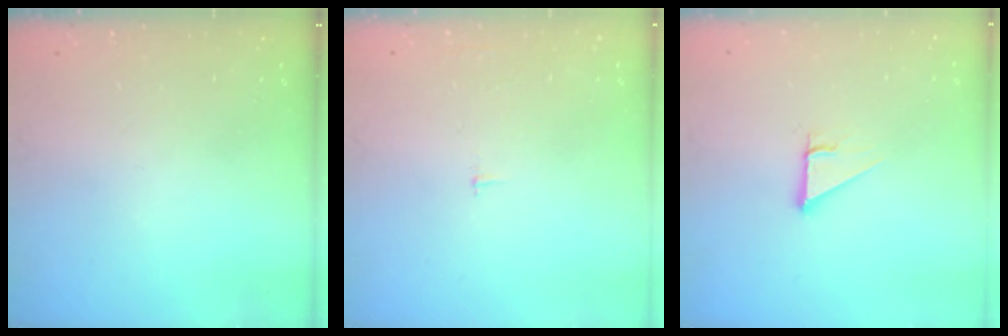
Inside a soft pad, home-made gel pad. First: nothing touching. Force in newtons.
{"total": 2.1, "press": 2.1, "slide": 0.2}
{"total": 3.7, "press": 3.7, "slide": 0.2}